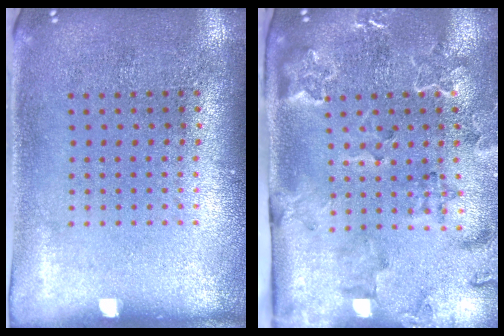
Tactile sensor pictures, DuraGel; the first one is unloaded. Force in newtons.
{"total": 2.3, "press": 2.3, "slide": 0.1}